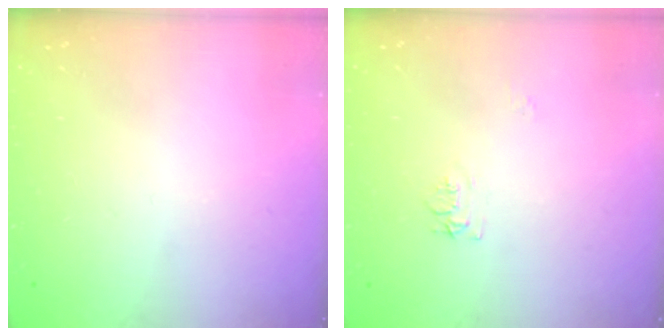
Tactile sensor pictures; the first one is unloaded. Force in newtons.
{"total": 6.2, "press": 6.2, "slide": 0.6}